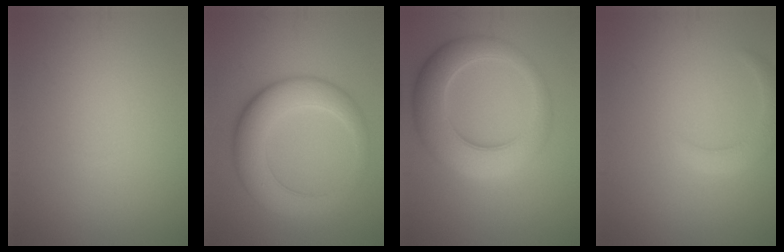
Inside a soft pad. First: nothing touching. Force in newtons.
{"total": 7.1, "press": 7.1, "slide": 0.1}
{"total": 7.6, "press": 7.6, "slide": 0.1}
{"total": 2.2, "press": 2.2, "slide": 0.2}